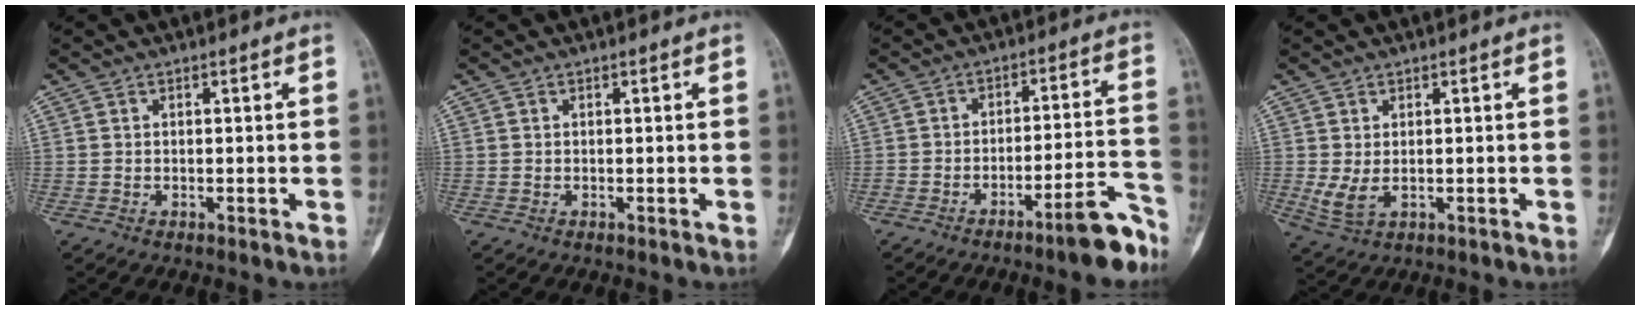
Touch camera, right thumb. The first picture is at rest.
{"total": 0.0}
{"total": 9.7, "force": [-6.9, 1.7, 6.6], "torque": [-0.078, 0.068, -0.101]}
{"total": 3.9, "force": [-0.3, 2.0, 3.3], "torque": [-0.074, -0.004, 0.007]}